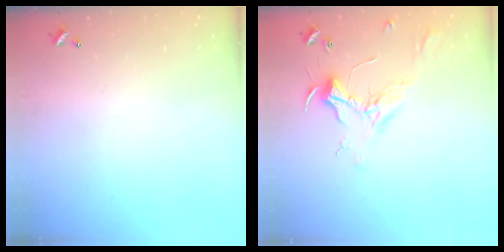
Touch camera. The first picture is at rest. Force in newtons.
{"total": 2.3, "press": 2.2, "slide": 0.7}